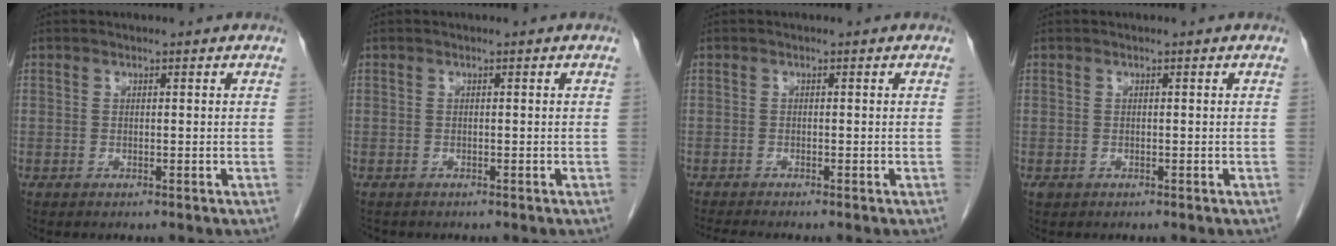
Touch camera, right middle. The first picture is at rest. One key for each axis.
{"total": 1.3, "fx": -1.1, "fy": 0.6, "fz": 0.2, "tx": -0.015, "ty": -0.004, "tz": -0.016}
{"total": 2.3, "fx": -2.1, "fy": -0.7, "fz": 0.7, "tx": -0.019, "ty": -0.012, "tz": -0.040}
{"total": 0.5, "fx": -0.2, "fy": 0.4, "fz": 0.2, "tx": -0.006, "ty": 0.002, "tz": -0.001}